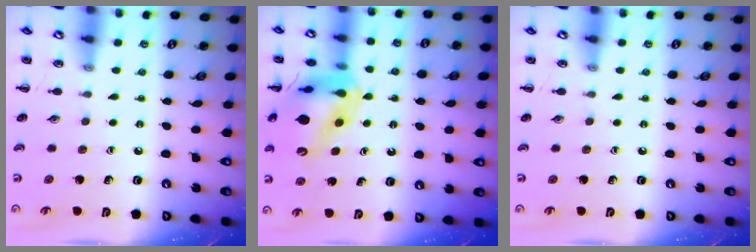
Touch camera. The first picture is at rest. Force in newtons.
{"total": 17.5, "press": 17.3, "slide": 2.6}
{"total": 0.0}